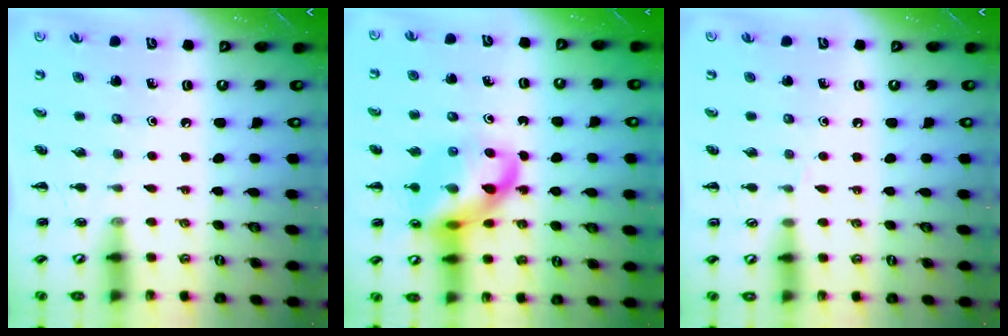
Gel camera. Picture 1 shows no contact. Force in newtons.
{"total": 15.9, "press": 15.6, "slide": 2.9}
{"total": 3.0, "press": 2.8, "slide": 1.0}